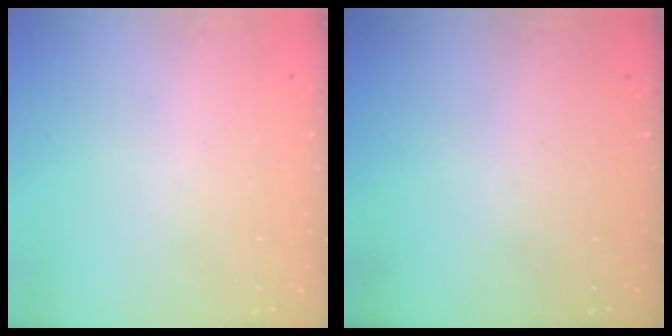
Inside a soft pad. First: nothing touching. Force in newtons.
{"total": 0.0}